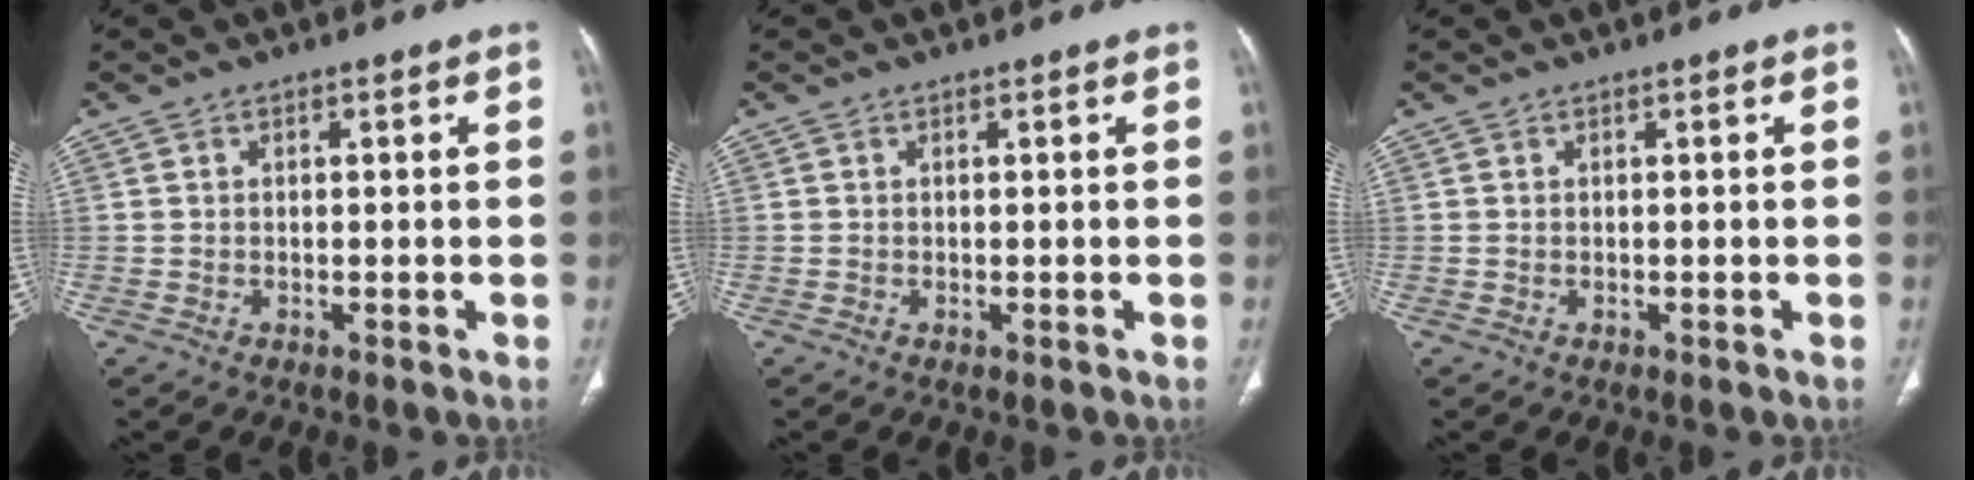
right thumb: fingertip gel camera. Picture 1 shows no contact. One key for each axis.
{"total": 0.0}
{"total": 0.0}